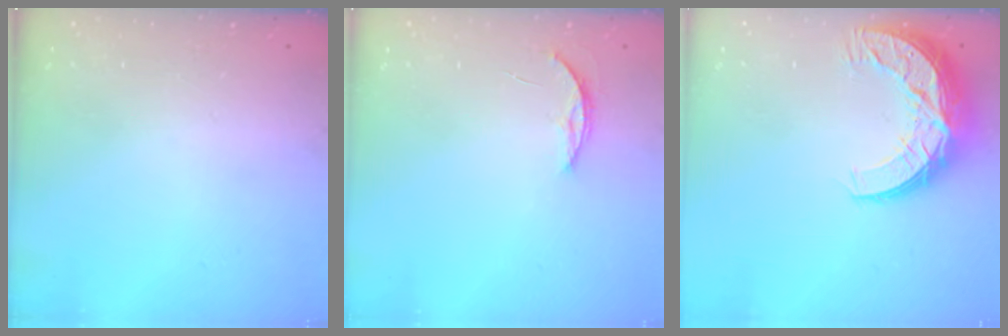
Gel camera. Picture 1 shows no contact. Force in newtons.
{"total": 3.7, "press": 3.7, "slide": 0.5}
{"total": 13.5, "press": 13.5, "slide": 0.8}